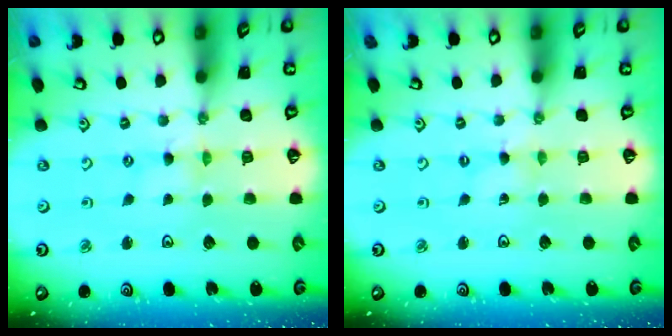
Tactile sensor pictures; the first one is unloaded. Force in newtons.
{"total": 0.0}